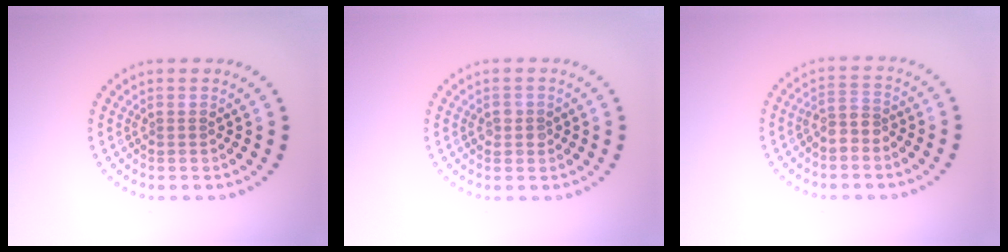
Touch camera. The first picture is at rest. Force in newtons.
{"total": 1.3, "press": 1.2, "slide": 0.4}
{"total": 2.2, "press": 1.9, "slide": 1.1}